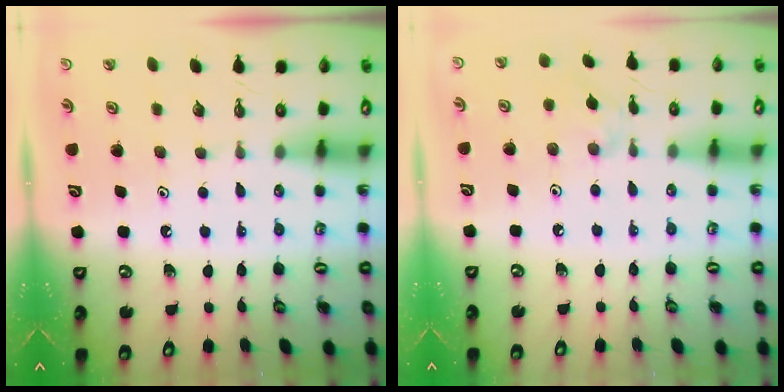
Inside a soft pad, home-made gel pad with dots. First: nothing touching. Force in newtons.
{"total": 2.5, "press": 2.5, "slide": 0.5}